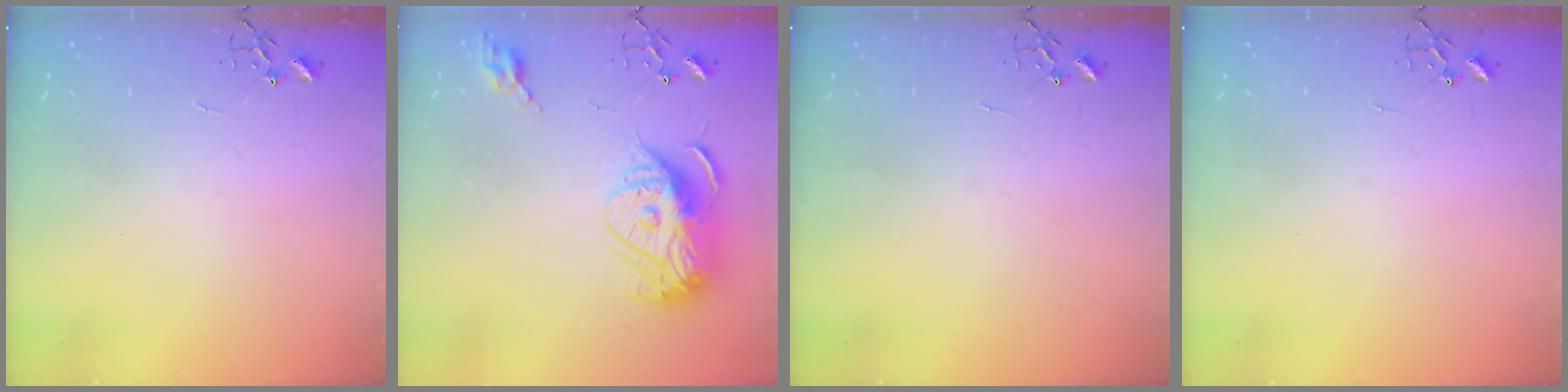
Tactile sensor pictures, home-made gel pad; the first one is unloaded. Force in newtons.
{"total": 15.7, "press": 15.6, "slide": 1.9}
{"total": 0.0}
{"total": 0.0}